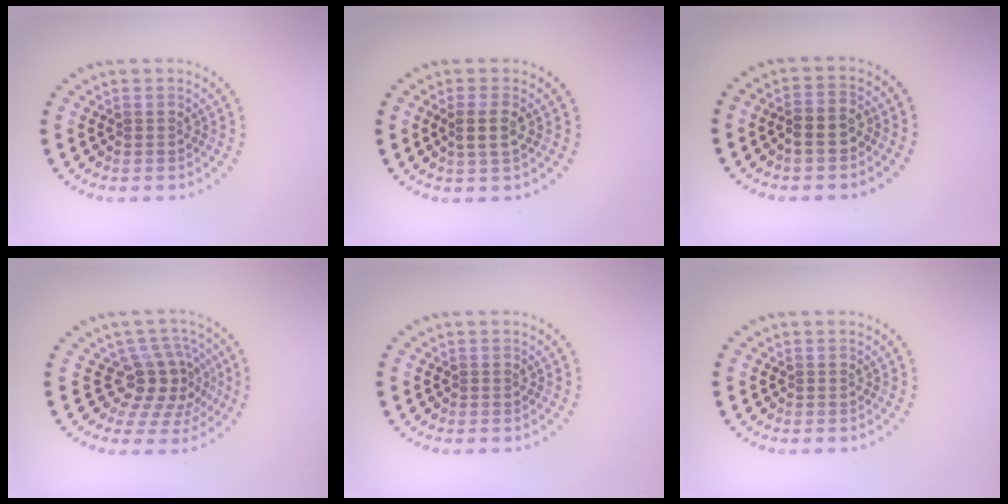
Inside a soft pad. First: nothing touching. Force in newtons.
{"total": 2.1, "press": 1.9, "slide": 0.9}
{"total": 1.8, "press": 1.7, "slide": 0.6}
{"total": 4.3, "press": 3.1, "slide": 2.9}
{"total": 0.0}
{"total": 0.0}